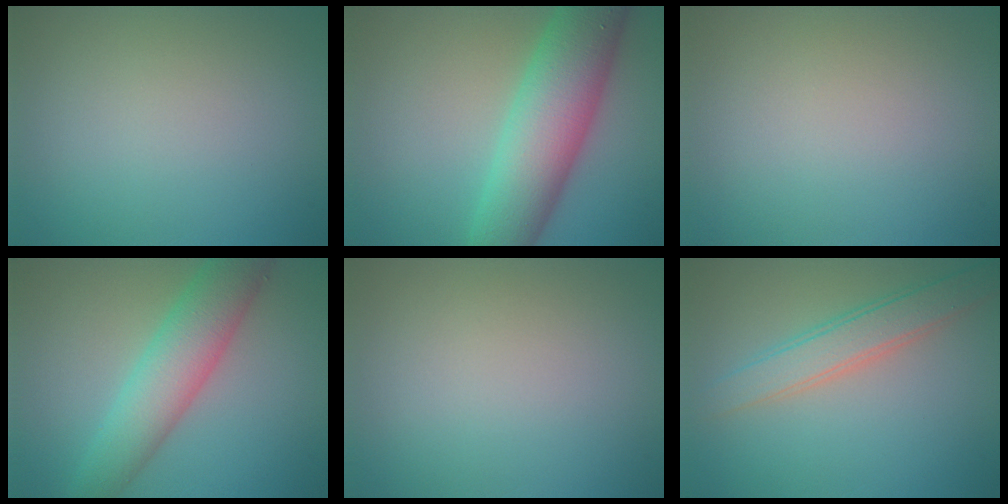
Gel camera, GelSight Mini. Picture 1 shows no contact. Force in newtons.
{"total": 9.2, "press": 9.2, "slide": 0.4}
{"total": 0.0}
{"total": 6.0, "press": 6.0, "slide": 0.0}
{"total": 0.0}
{"total": 3.3, "press": 3.3, "slide": 0.2}